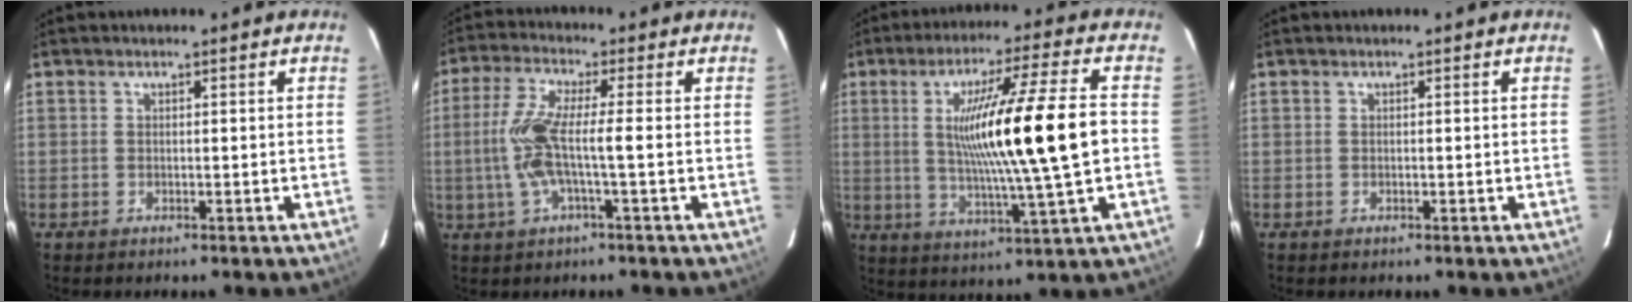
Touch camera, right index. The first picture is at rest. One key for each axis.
{"total": 7.7, "fx": -0.9, "fy": 0.6, "fz": 7.6, "tx": -0.167, "ty": 0.010, "tz": -0.022}
{"total": 17.3, "fx": 0.7, "fy": -0.8, "fz": 17.3, "tx": -0.297, "ty": -0.001, "tz": 0.009}
{"total": 0.0}